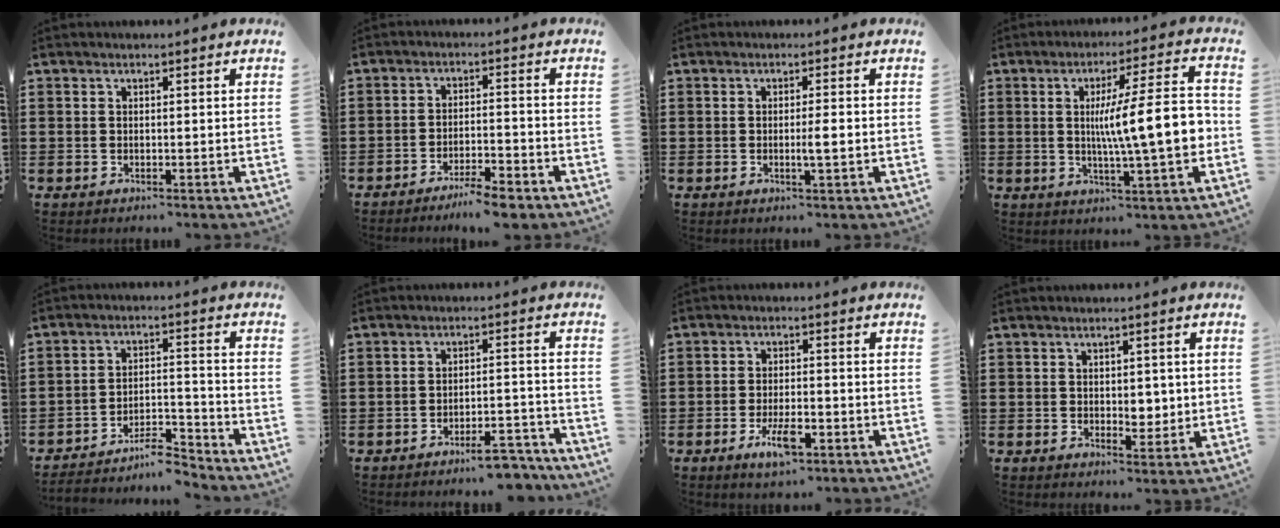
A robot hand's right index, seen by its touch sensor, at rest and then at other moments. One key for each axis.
{"total": 4.5, "fx": -4.1, "fy": 0.0, "fz": 1.8, "tx": -0.032, "ty": -0.001, "tz": -0.078}
{"total": 2.5, "fx": -0.4, "fy": 0.1, "fz": 2.5, "tx": -0.044, "ty": -0.005, "tz": -0.009}
{"total": 13.0, "fx": -0.3, "fy": 2.0, "fz": 12.9, "tx": -0.190, "ty": -0.010, "tz": -0.012}
{"total": 6.9, "fx": -6.3, "fy": 1.2, "fz": 2.3, "tx": -0.039, "ty": 0.012, "tz": -0.122}
{"total": 5.8, "fx": -5.3, "fy": 0.7, "fz": 2.4, "tx": -0.037, "ty": 0.003, "tz": -0.098}
{"total": 5.5, "fx": -2.8, "fy": 1.8, "fz": 4.5, "tx": -0.090, "ty": -0.002, "tz": -0.051}
{"total": 3.4, "fx": 0.1, "fy": 2.4, "fz": 2.4, "tx": -0.026, "ty": -0.001, "tz": -0.006}